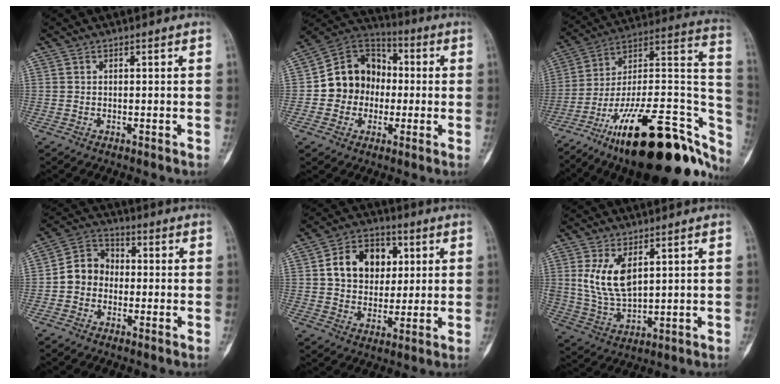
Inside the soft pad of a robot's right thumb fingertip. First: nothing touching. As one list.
[{"total": 13.6, "force": [-1.2, 11.9, 6.5], "torque": [-0.062, 0.033, -0.029]}, {"total": 35.6, "force": [-18.4, 13.1, 27.5], "torque": [-0.302, 0.087, -0.290]}, {"total": 8.1, "force": [-1.2, 7.1, 3.8], "torque": [-0.039, 0.032, -0.038]}, {"total": 13.3, "force": [3.0, 10.2, 8.0], "torque": [-0.085, 0.004, 0.048]}, {"total": 9.6, "force": [3.3, 5.2, 7.3], "torque": [-0.131, -0.016, 0.080]}]